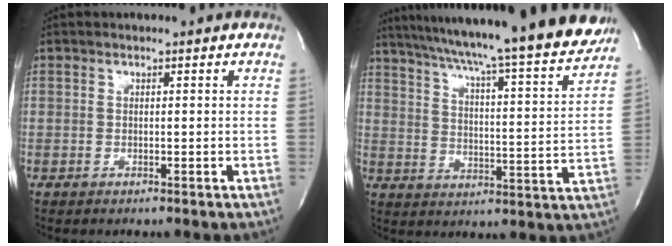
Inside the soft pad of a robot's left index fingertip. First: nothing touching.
{"total": 25.2, "force": [22.4, 0.2, 11.5], "torque": [-0.187, -0.049, 0.298]}